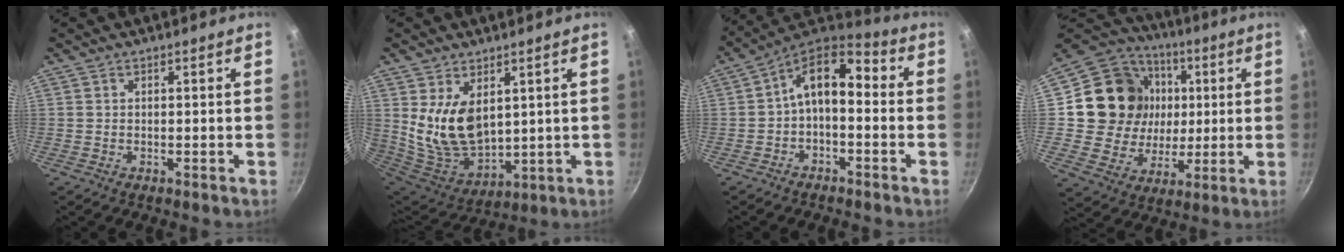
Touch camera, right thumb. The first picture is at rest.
{"total": 14.1, "force": [4.3, 8.7, 10.2], "torque": [-0.174, -0.057, 0.103]}
{"total": 10.9, "force": [-0.8, 6.4, 8.9], "torque": [-0.140, 0.051, -0.027]}
{"total": 20.0, "force": [3.3, 17.6, 8.9], "torque": [-0.144, 0.011, 0.059]}